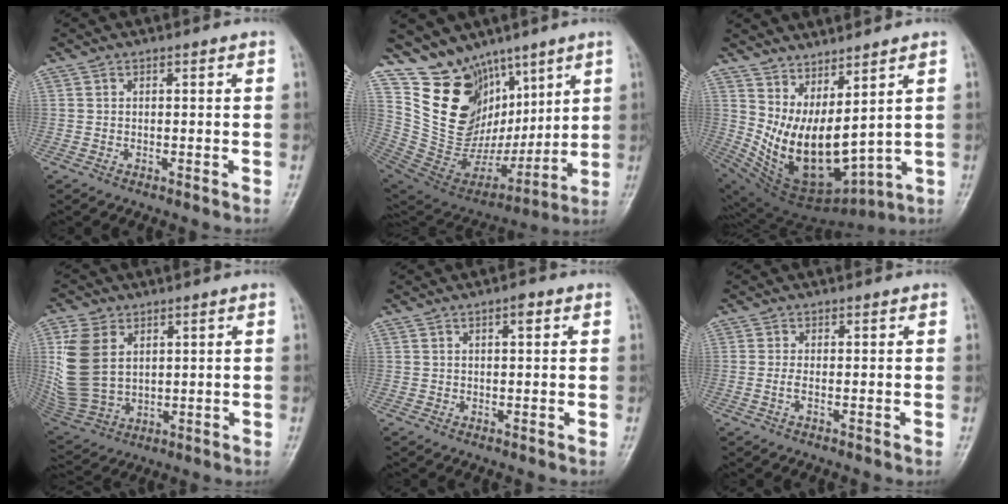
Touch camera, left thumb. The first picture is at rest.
{"total": 18.6, "force": [10.7, 12.7, 8.4], "torque": [-0.108, -0.048, 0.224]}
{"total": 15.4, "force": [4.4, 6.6, 13.2], "torque": [-0.220, -0.060, 0.113]}
{"total": 12.7, "force": [3.3, 8.7, 8.6], "torque": [-0.171, -0.015, 0.077]}
{"total": 1.6, "force": [0.7, 0.5, 1.3], "torque": [-0.016, 0.001, 0.008]}
{"total": 1.3, "force": [-0.4, 0.1, 1.3], "torque": [-0.034, 0.000, -0.007]}